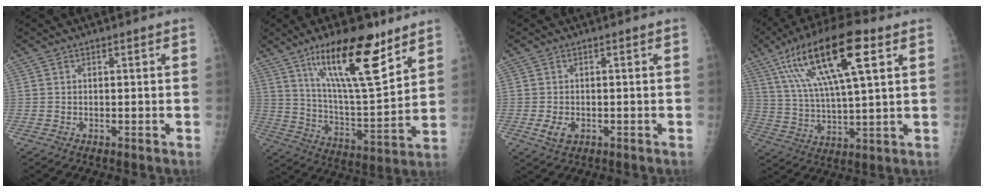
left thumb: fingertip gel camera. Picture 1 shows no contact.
{"total": 19.1, "force": [11.8, 5.3, 14.1], "torque": [-0.203, -0.068, 0.208]}
{"total": 3.1, "force": [-0.9, 2.1, 2.1], "torque": [-0.037, -0.002, -0.011]}
{"total": 19.3, "force": [8.5, 5.2, 16.5], "torque": [-0.300, -0.006, 0.149]}